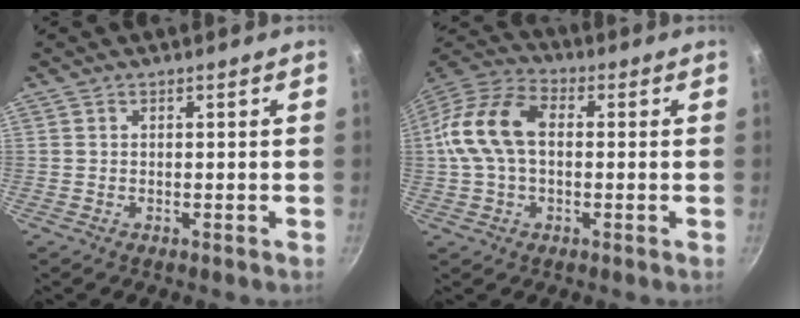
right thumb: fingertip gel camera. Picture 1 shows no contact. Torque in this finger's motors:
{"motor_torque": [1.42, 2.42, 1.13, -0.76, 0.23]}